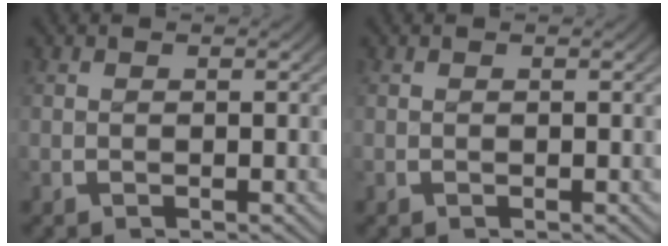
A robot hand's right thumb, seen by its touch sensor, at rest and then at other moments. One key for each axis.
{"total": 0.0}